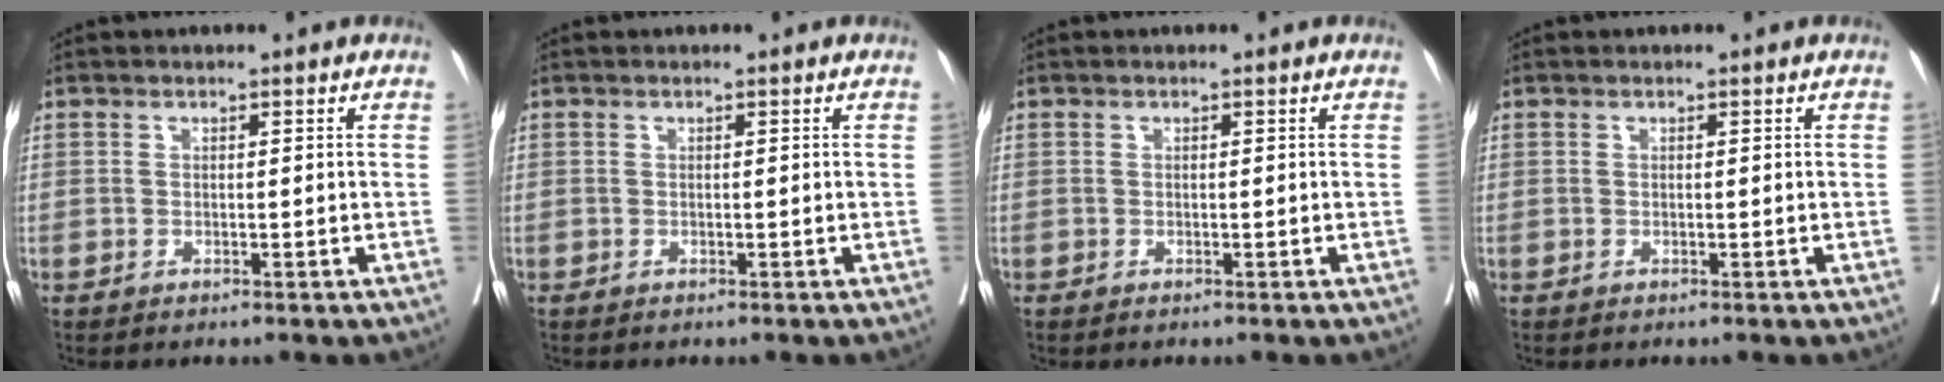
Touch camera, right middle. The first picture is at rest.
{"total": 0.0}
{"total": 0.0}
{"total": 0.0}